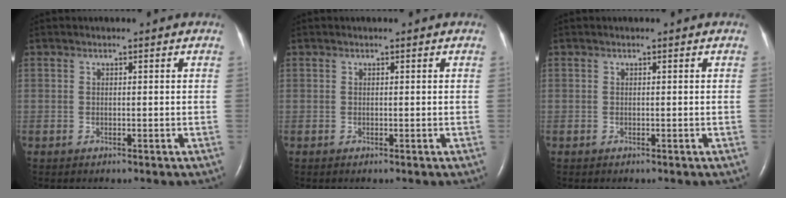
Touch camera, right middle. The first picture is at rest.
{"total": 0.0}
{"total": 0.0}